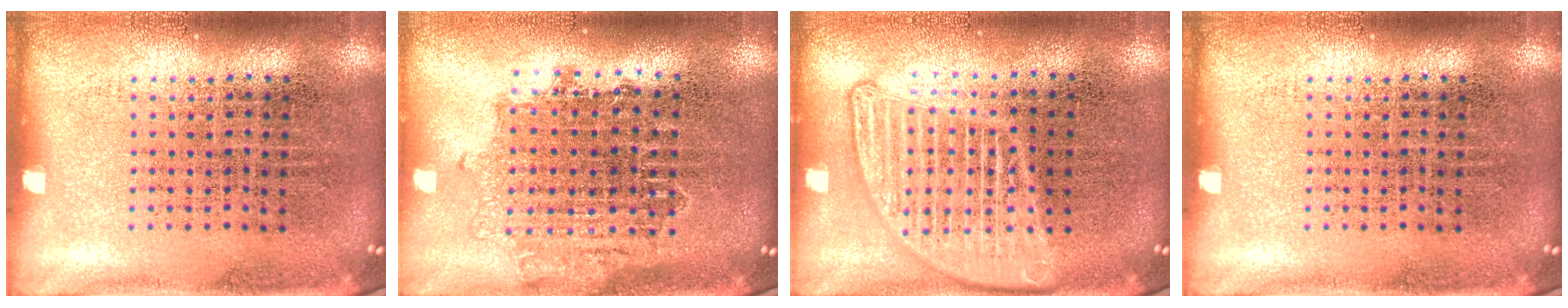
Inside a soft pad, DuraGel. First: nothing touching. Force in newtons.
{"total": 1.5, "press": 1.2, "slide": 0.8}
{"total": 3.0, "press": 3.0, "slide": 0.3}
{"total": 0.0}